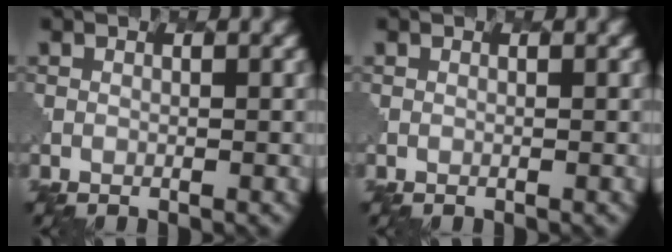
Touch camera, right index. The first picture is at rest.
{"total": 0.0}